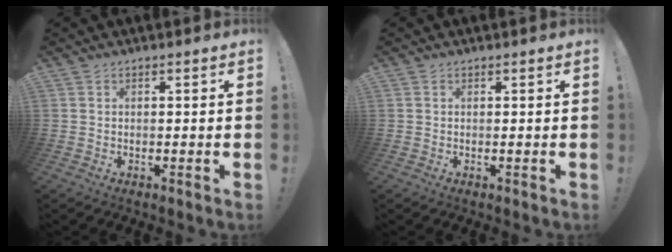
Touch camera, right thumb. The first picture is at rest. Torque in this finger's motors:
{"motor_torque": [-0.01, 0.03, 0.05, -0.15, 0.01]}